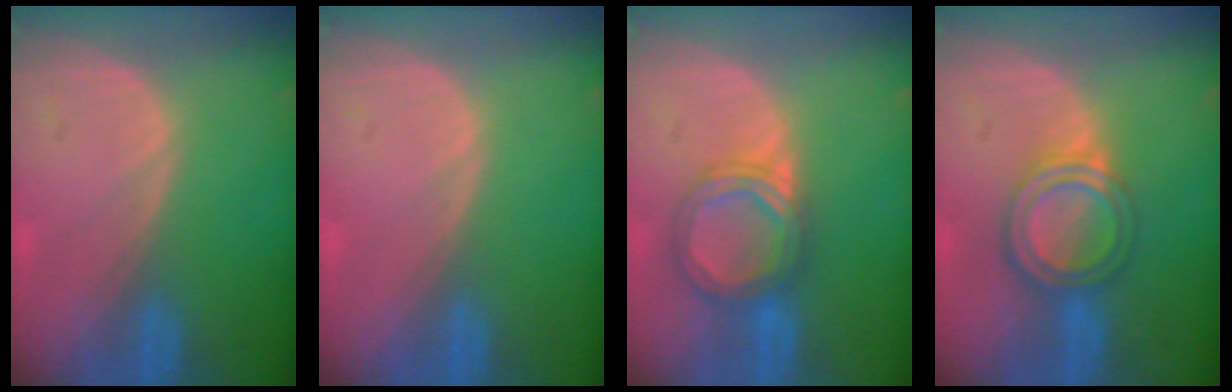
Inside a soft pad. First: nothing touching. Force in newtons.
{"total": 0.0}
{"total": 5.8, "press": 5.8, "slide": 0.2}
{"total": 6.2, "press": 5.4, "slide": 3.1}